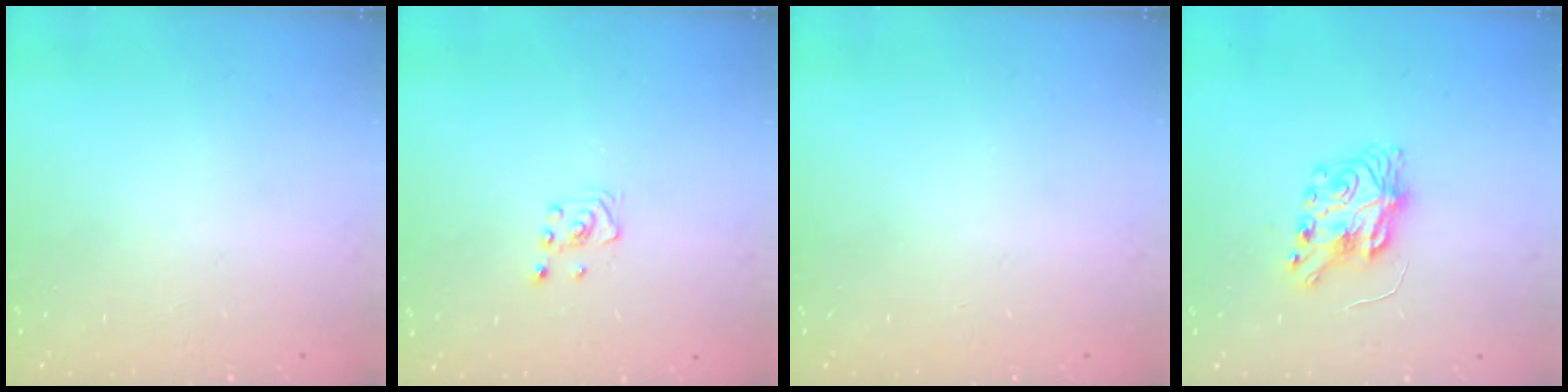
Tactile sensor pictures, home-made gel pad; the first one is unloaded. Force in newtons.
{"total": 2.8, "press": 2.6, "slide": 1.1}
{"total": 0.0}
{"total": 7.9, "press": 7.9, "slide": 0.2}